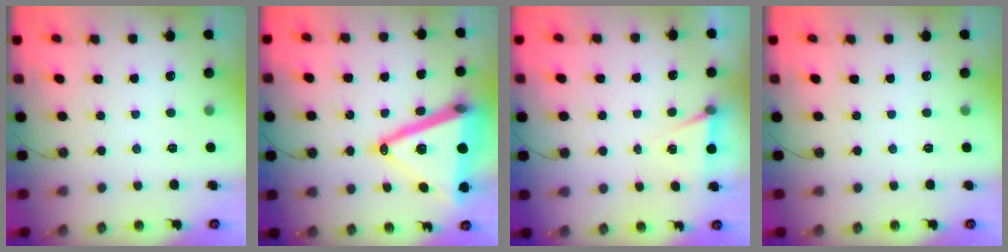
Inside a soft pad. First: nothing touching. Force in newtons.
{"total": 23.9, "press": 23.6, "slide": 3.7}
{"total": 4.9, "press": 2.1, "slide": 4.5}
{"total": 0.0}